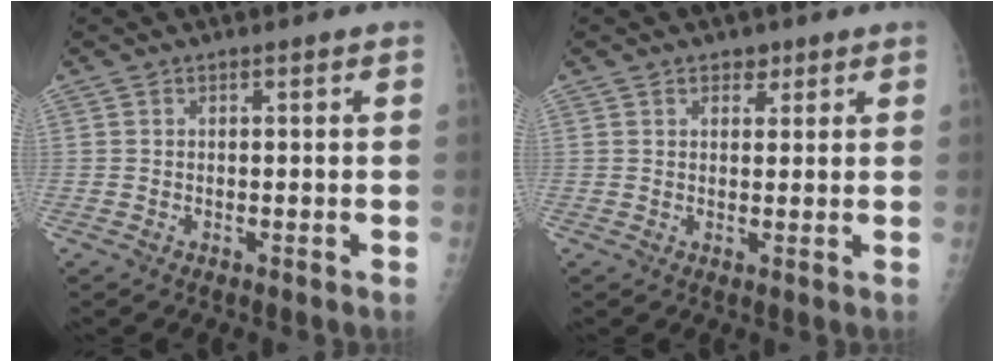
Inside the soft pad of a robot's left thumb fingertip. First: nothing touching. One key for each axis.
{"total": 2.5, "fx": 1.7, "fy": 1.6, "fz": 1.0, "tx": 0.004, "ty": -0.008, "tz": 0.022}